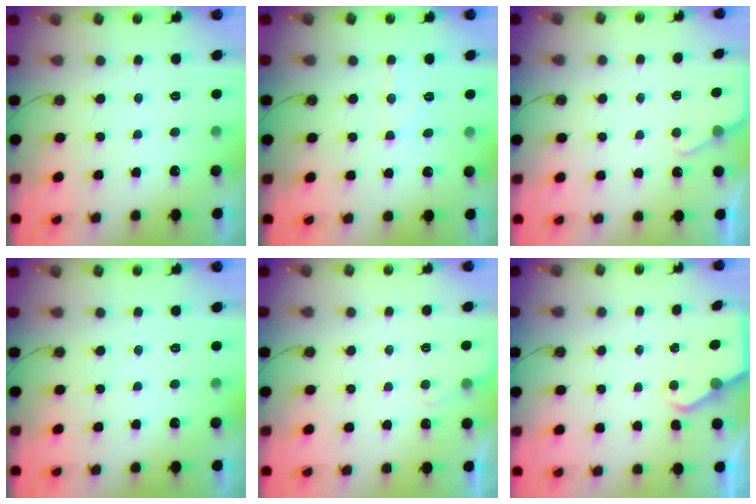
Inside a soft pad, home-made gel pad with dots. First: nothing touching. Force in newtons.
{"total": 7.6, "press": 7.6, "slide": 0.3}
{"total": 3.2, "press": 3.2, "slide": 0.5}
{"total": 0.0}
{"total": 3.5, "press": 3.5, "slide": 0.4}
{"total": 4.0, "press": 4.0, "slide": 0.2}